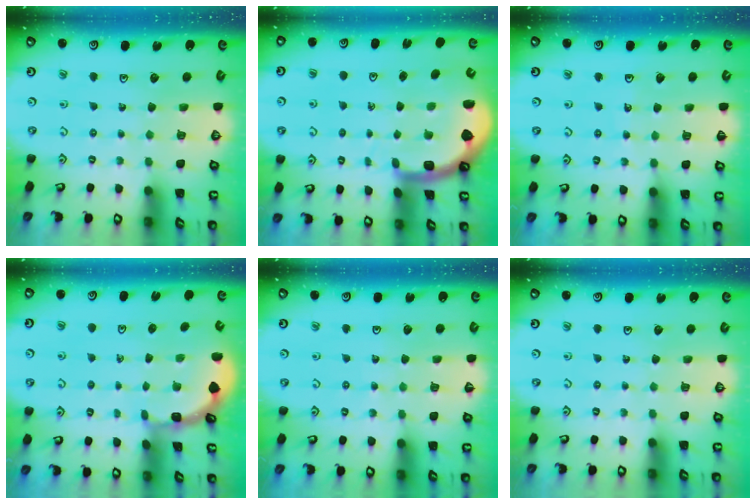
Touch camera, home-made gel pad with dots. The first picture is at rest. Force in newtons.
{"total": 4.6, "press": 4.3, "slide": 1.8}
{"total": 2.5, "press": 2.5, "slide": 0.2}
{"total": 1.8, "press": 1.8, "slide": 0.2}
{"total": 2.2, "press": 2.2, "slide": 0.2}
{"total": 0.0}